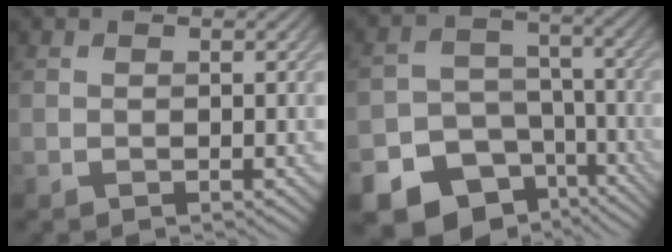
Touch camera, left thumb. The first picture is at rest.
{"total": 19.3, "force": [-12.0, 14.2, 5.2], "torque": [-0.123, -0.083, -0.157]}